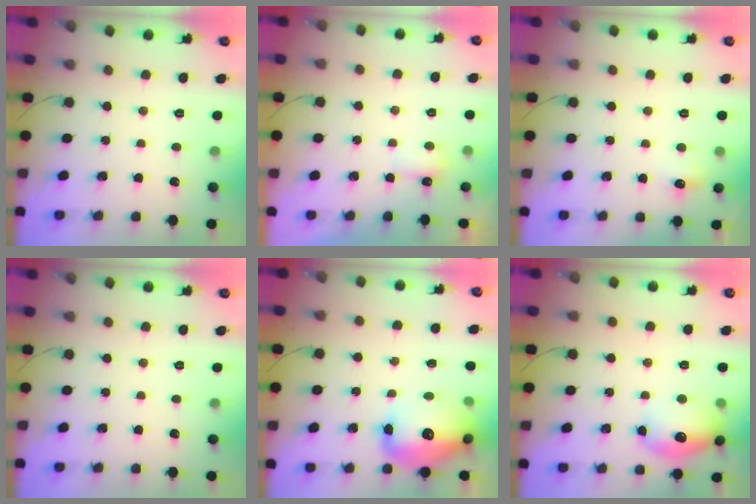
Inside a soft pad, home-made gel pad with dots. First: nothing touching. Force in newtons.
{"total": 3.4, "press": 3.3, "slide": 0.8}
{"total": 4.8, "press": 4.6, "slide": 1.6}
{"total": 0.0}
{"total": 16.4, "press": 15.9, "slide": 4.2}
{"total": 15.4, "press": 15.4, "slide": 1.3}